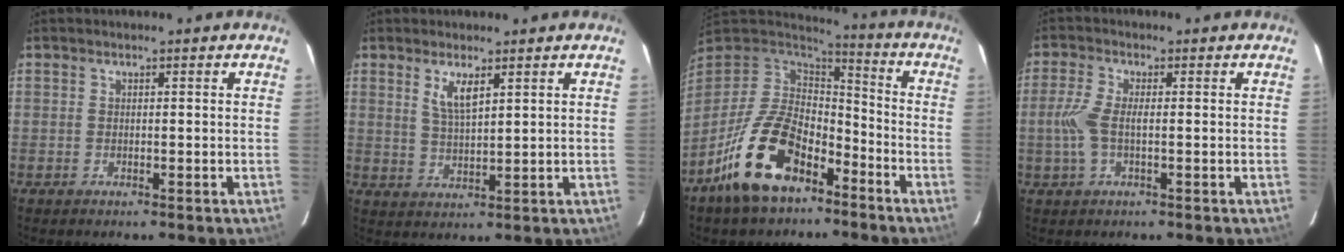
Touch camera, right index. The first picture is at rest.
{"total": 4.4, "force": [2.3, 1.1, 3.6], "torque": [-0.069, -0.005, 0.047]}
{"total": 17.5, "force": [-10.3, 9.1, 10.9], "torque": [-0.219, 0.001, -0.179]}
{"total": 5.5, "force": [-0.7, 1.8, 5.1], "torque": [-0.115, 0.002, -0.013]}